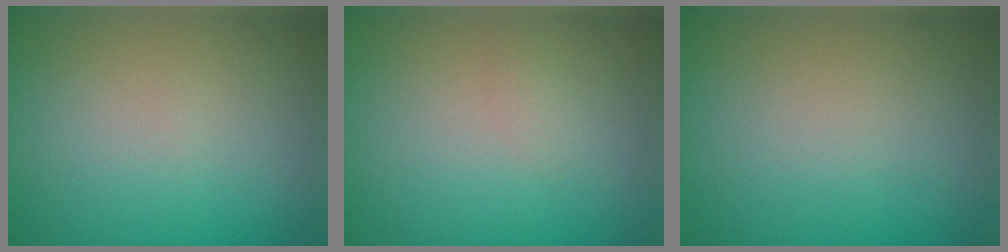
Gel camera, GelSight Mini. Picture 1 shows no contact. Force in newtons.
{"total": 0.8, "press": 0.8, "slide": 0.0}
{"total": 0.0}